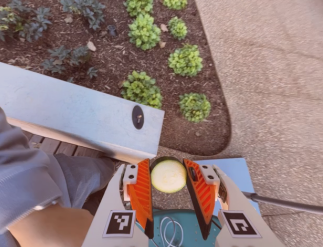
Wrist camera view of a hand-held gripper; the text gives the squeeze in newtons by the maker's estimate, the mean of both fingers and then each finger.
{"total": 8.6, "left": 8.4, "right": 8.8}